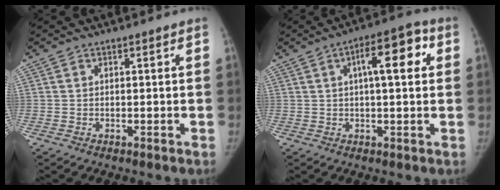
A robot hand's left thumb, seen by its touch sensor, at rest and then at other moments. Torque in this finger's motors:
{"motor_torque": [1.02, 1.05, 0.84, -0.25, 0.24]}